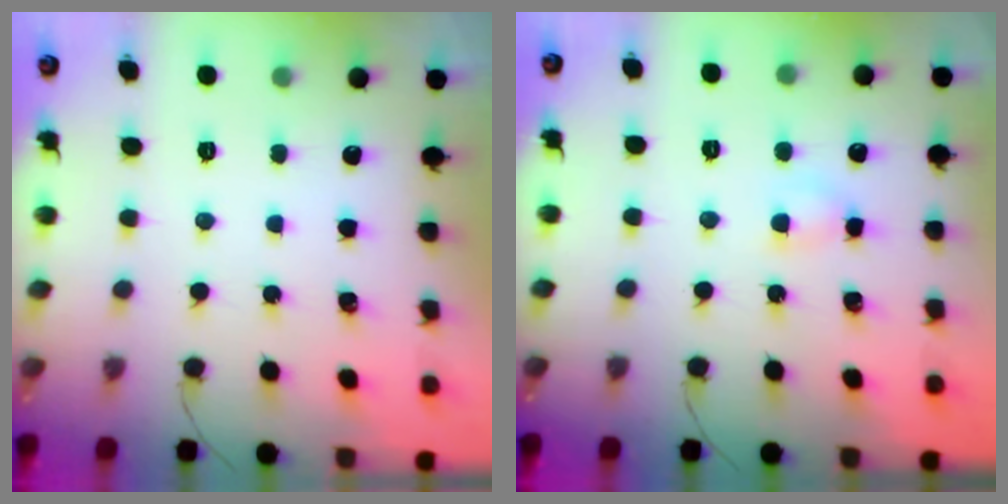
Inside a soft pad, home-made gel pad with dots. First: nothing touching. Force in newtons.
{"total": 3.1, "press": 2.9, "slide": 1.1}